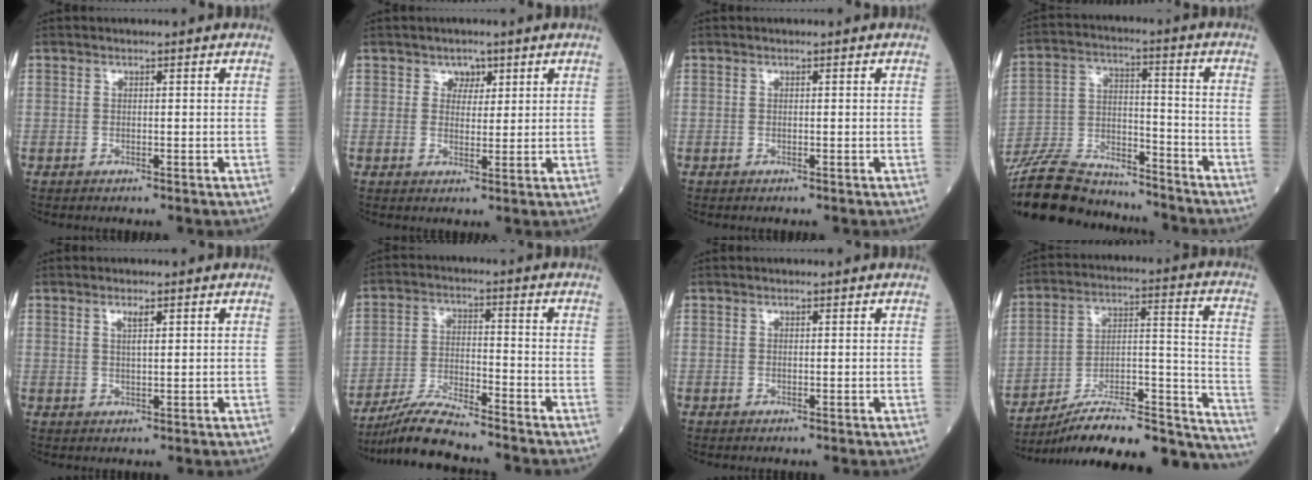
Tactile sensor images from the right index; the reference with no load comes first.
{"total": 2.5, "force": [1.5, 1.9, 0.9], "torque": [-0.007, 0.000, 0.021]}
{"total": 0.0}
{"total": 19.2, "force": [-17.8, 4.6, 5.4], "torque": [-0.127, 0.007, -0.300]}
{"total": 2.3, "force": [1.2, 0.4, 1.9], "torque": [-0.038, 0.000, 0.023]}
{"total": 8.4, "force": [-7.8, 0.0, 3.1], "torque": [-0.061, -0.015, -0.146]}
{"total": 0.0}
{"total": 25.6, "force": [-22.8, 3.4, 11.2], "torque": [-0.103, 0.032, -0.340]}